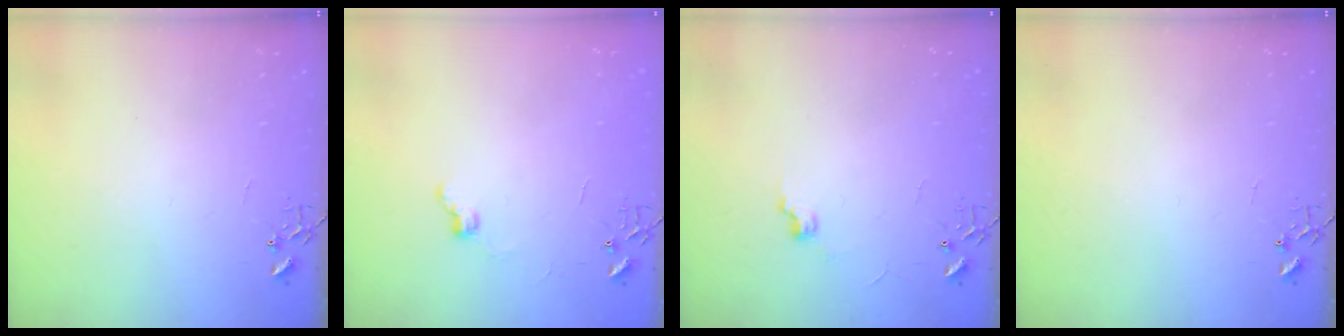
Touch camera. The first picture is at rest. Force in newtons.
{"total": 6.6, "press": 6.6, "slide": 0.7}
{"total": 5.9, "press": 5.9, "slide": 0.7}
{"total": 0.0}